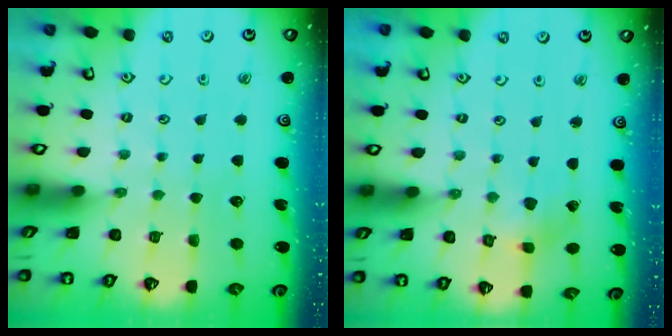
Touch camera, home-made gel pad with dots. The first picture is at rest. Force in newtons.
{"total": 2.6, "press": 2.6, "slide": 0.1}